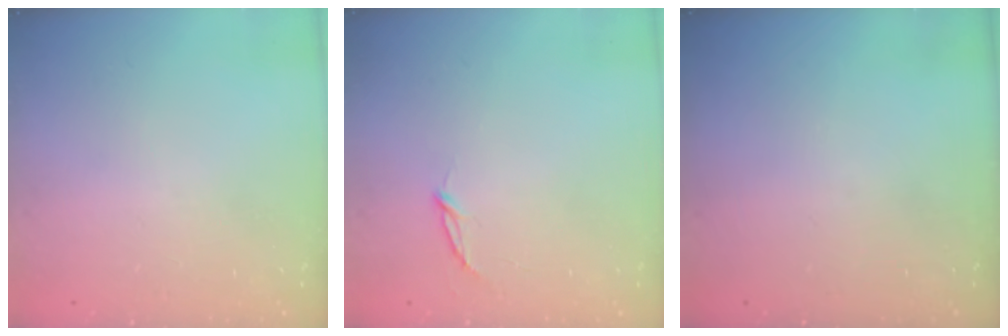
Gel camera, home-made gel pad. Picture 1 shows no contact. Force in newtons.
{"total": 2.8, "press": 2.8, "slide": 0.3}
{"total": 0.0}